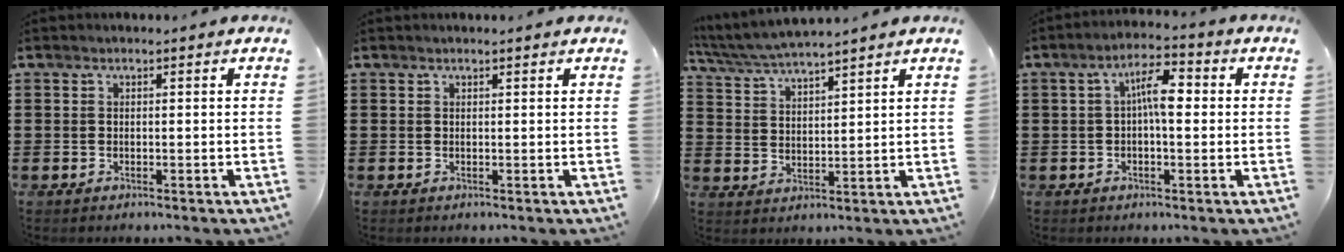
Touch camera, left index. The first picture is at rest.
{"total": 0.5, "force": [0.4, 0.0, 0.3], "torque": [-0.007, -0.001, 0.009]}
{"total": 4.7, "force": [4.5, -0.1, 1.5], "torque": [-0.045, -0.021, 0.079]}
{"total": 6.3, "force": [0.5, 2.4, 5.8], "torque": [-0.103, 0.012, 0.004]}